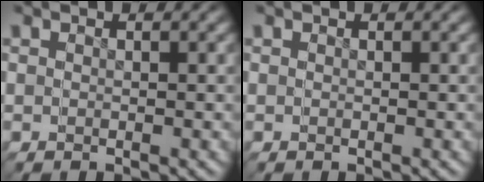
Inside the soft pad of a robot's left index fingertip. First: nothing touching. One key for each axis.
{"total": 0.0}